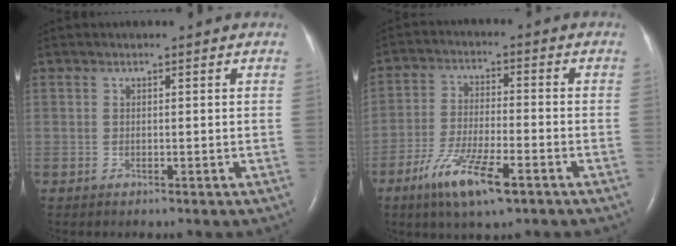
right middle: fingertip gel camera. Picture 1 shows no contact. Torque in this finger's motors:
{"motor_torque": [1.16, -0.98, 0.22, 0.16]}